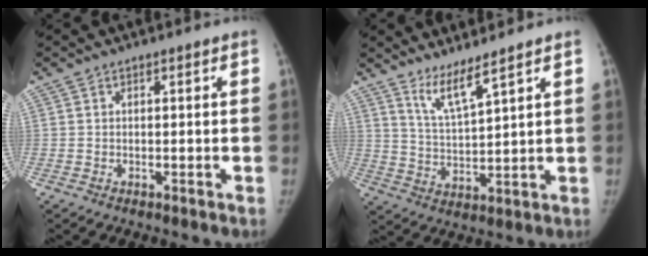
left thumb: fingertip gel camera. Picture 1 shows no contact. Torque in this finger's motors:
{"motor_torque": [0.21, 0.31, 0.32, 0.17, 0.06]}